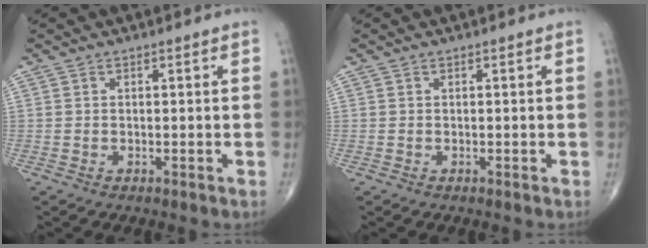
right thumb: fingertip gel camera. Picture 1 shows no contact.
{"total": 0.0}